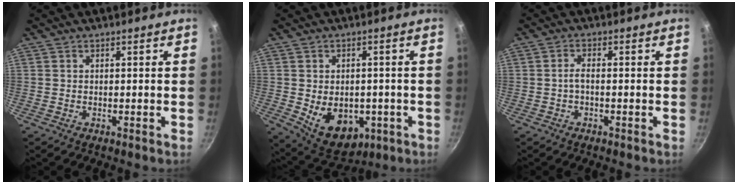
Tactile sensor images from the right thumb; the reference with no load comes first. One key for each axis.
{"total": 12.1, "fx": -2.6, "fy": 8.5, "fz": 8.2, "tx": -0.091, "ty": -0.008, "tz": -0.014}
{"total": 2.0, "fx": -0.5, "fy": 0.7, "fz": 1.8, "tx": -0.043, "ty": 0.012, "tz": -0.013}